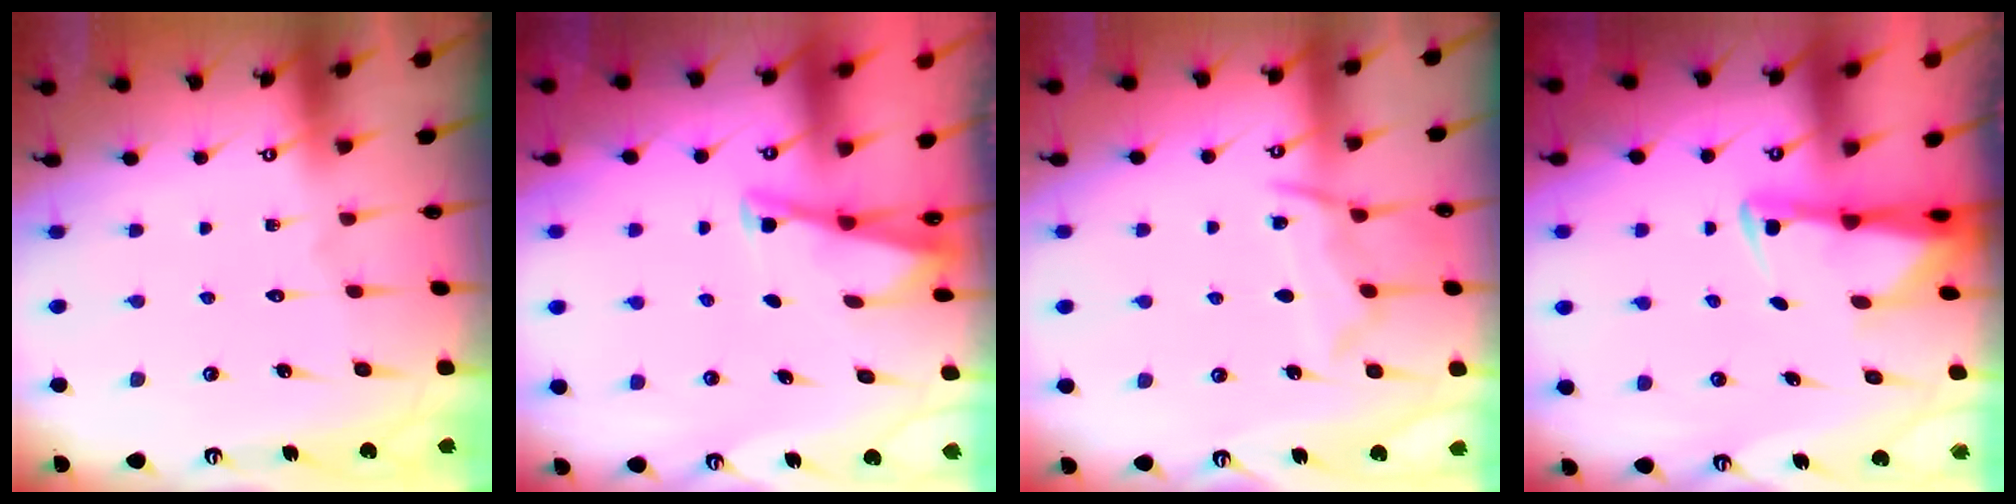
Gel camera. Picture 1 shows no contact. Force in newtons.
{"total": 2.7, "press": 2.7, "slide": 0.3}
{"total": 9.8, "press": 9.8, "slide": 0.8}
{"total": 3.0, "press": 3.0, "slide": 0.5}